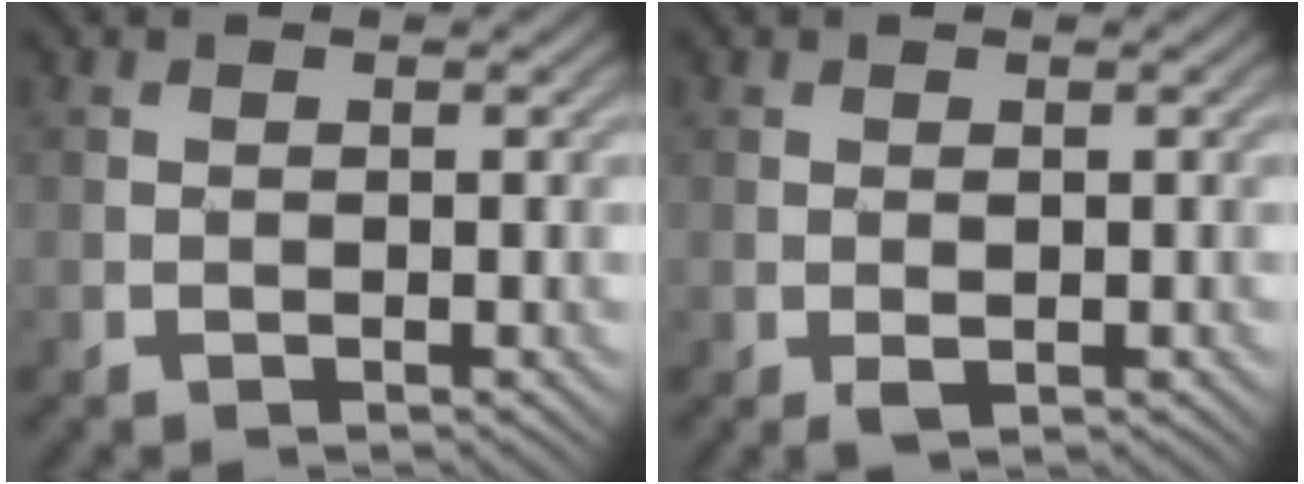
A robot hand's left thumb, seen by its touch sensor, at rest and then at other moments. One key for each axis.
{"total": 1.3, "fx": -0.2, "fy": 0.9, "fz": 1.0, "tx": -0.018, "ty": -0.002, "tz": -0.003}